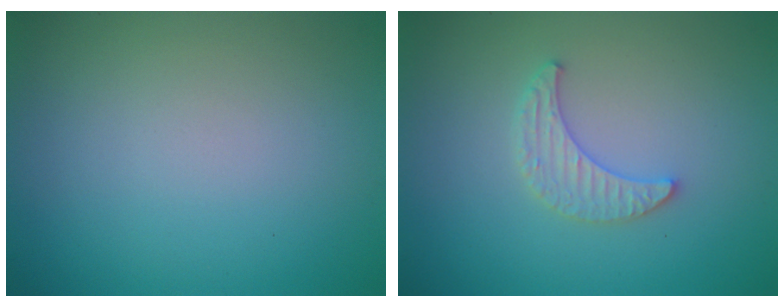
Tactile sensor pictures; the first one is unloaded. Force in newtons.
{"total": 2.2, "press": 2.2, "slide": 0.5}